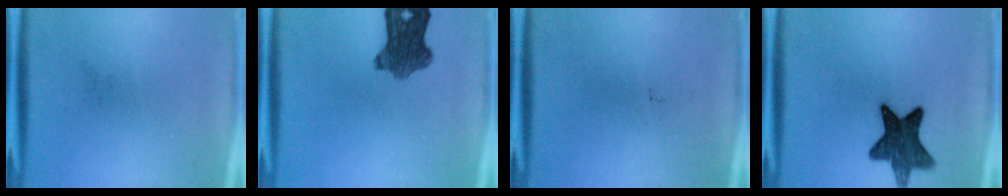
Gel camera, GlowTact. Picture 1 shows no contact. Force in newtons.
{"total": 8.1}
{"total": 0.0}
{"total": 11.5}